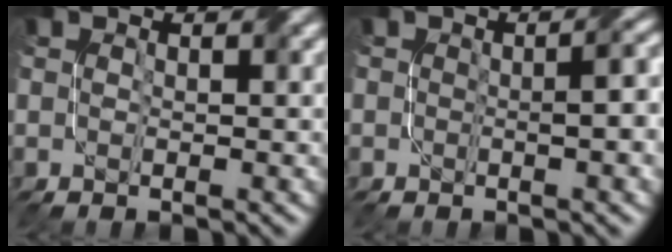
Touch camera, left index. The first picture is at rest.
{"total": 2.3, "force": [-0.5, 0.5, 2.2], "torque": [-0.027, 0.008, -0.003]}